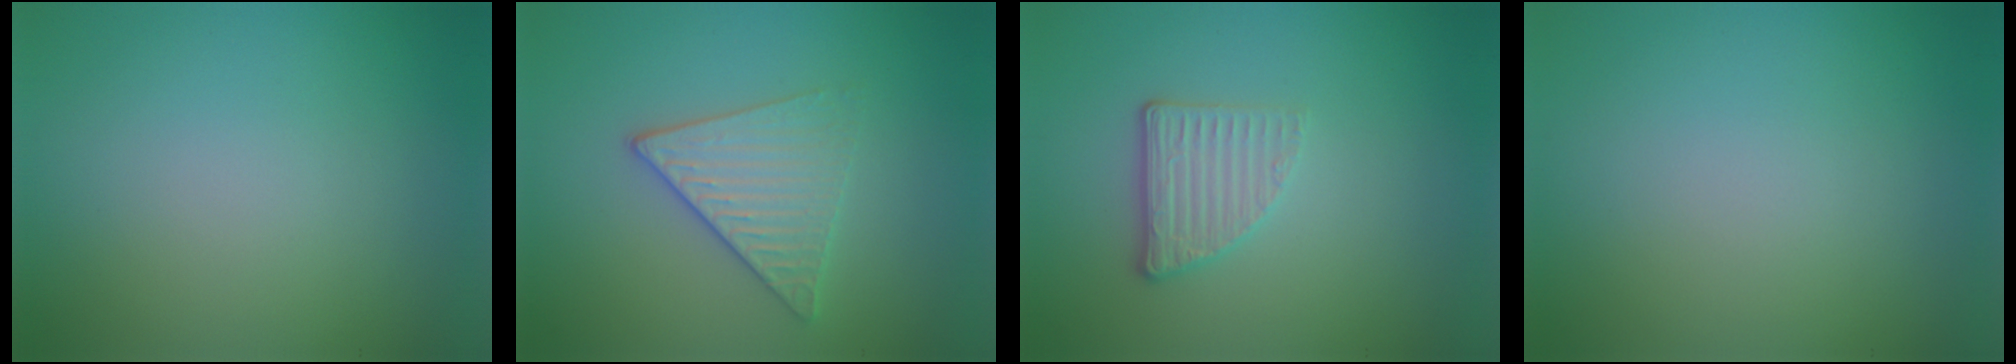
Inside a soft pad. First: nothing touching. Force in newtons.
{"total": 3.5, "press": 3.1, "slide": 1.5}
{"total": 2.7, "press": 2.3, "slide": 1.4}
{"total": 0.0}